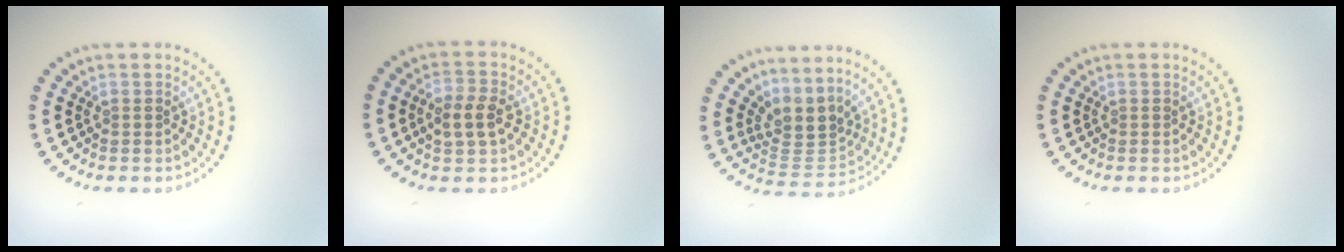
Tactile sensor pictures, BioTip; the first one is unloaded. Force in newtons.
{"total": 3.1, "press": 3.1, "slide": 0.3}
{"total": 3.5, "press": 2.6, "slide": 2.4}
{"total": 0.0}